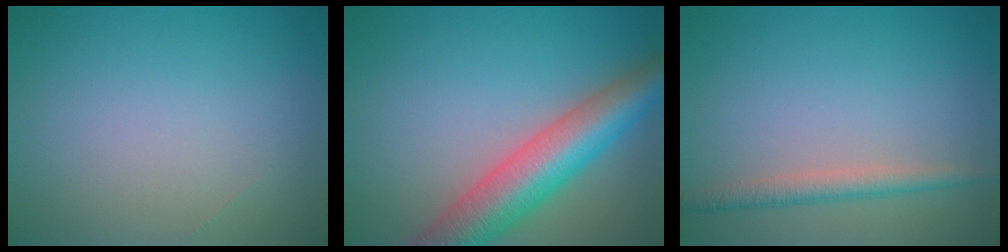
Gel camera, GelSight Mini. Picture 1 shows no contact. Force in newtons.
{"total": 8.1, "press": 8.1, "slide": 0.3}
{"total": 2.2, "press": 2.2, "slide": 0.0}